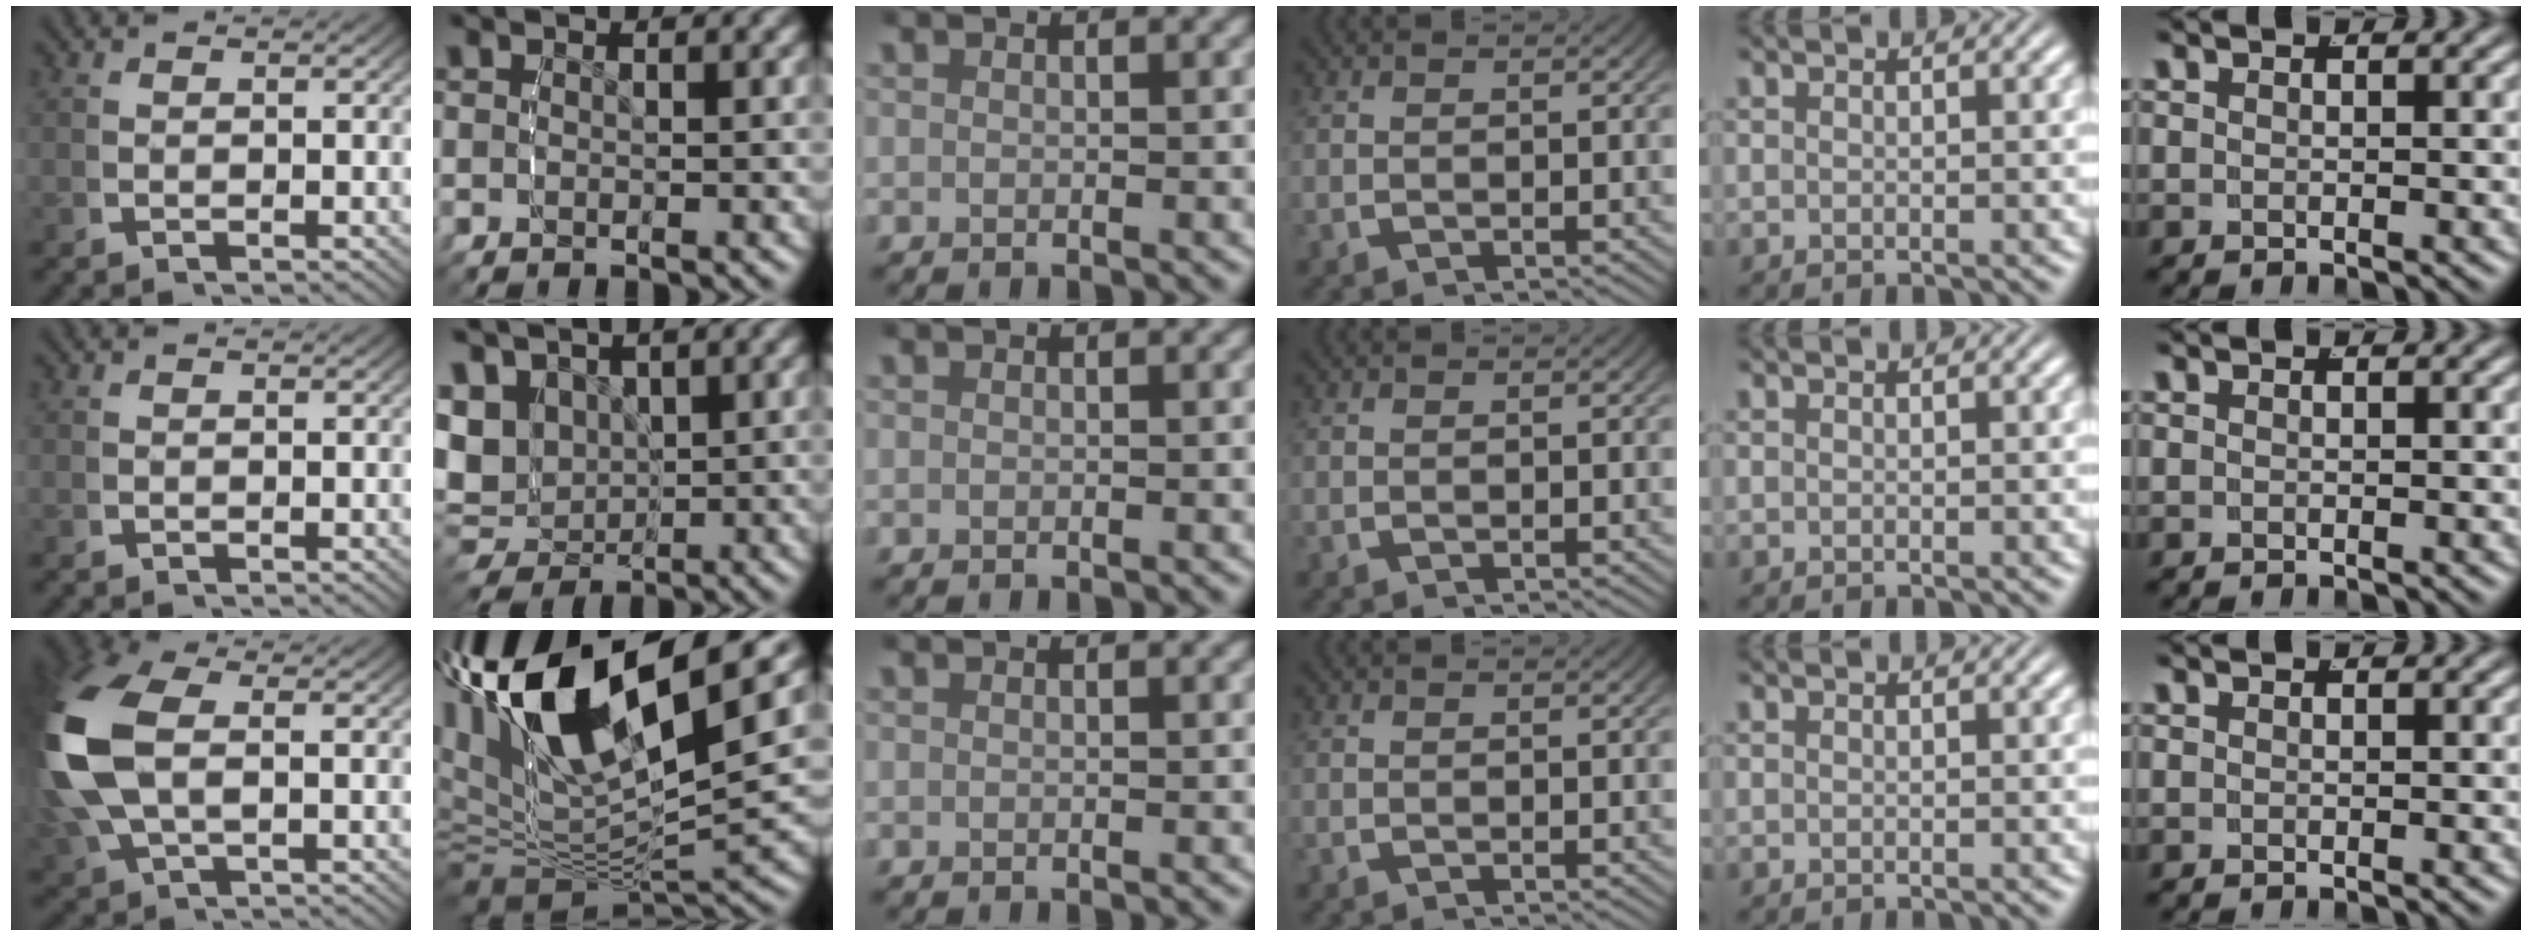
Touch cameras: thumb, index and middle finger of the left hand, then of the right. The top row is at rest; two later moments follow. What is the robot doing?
{"motion": "lift_and_place", "object": "pen"}